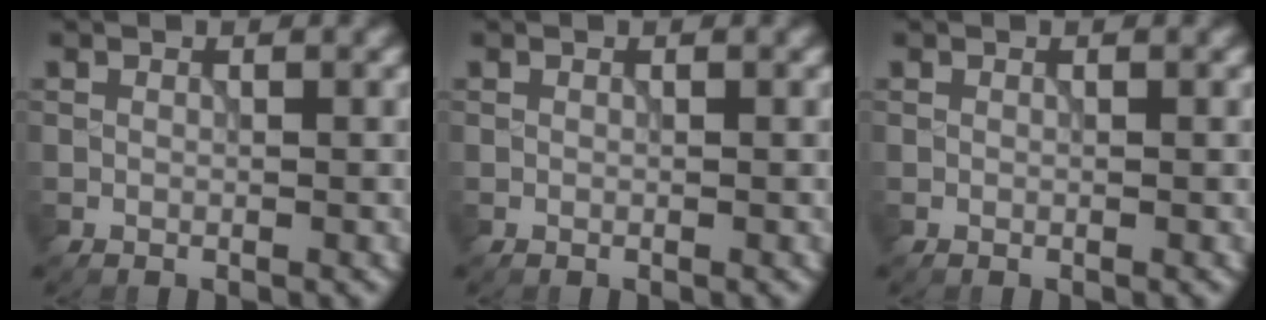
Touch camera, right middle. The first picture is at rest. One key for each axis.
{"total": 0.0}
{"total": 0.0}